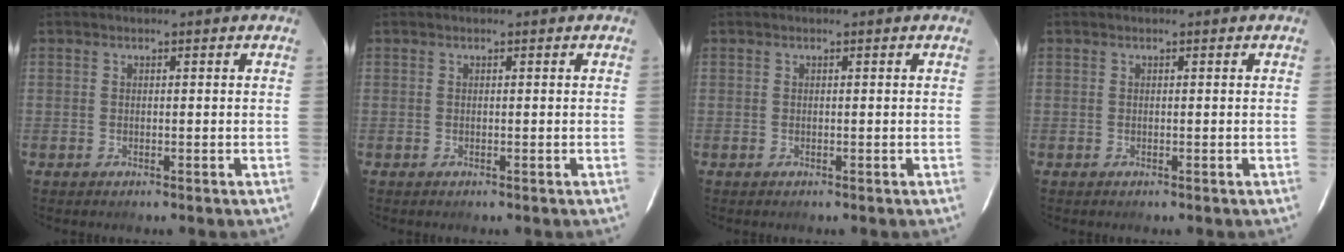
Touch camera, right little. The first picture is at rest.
{"total": 0.0}
{"total": 0.0}
{"total": 0.0}